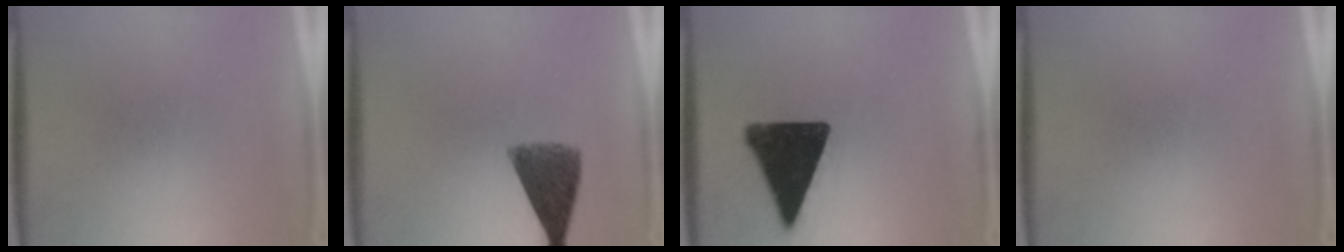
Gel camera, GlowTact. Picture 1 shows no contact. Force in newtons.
{"total": 8.1}
{"total": 16.8}
{"total": 0.0}